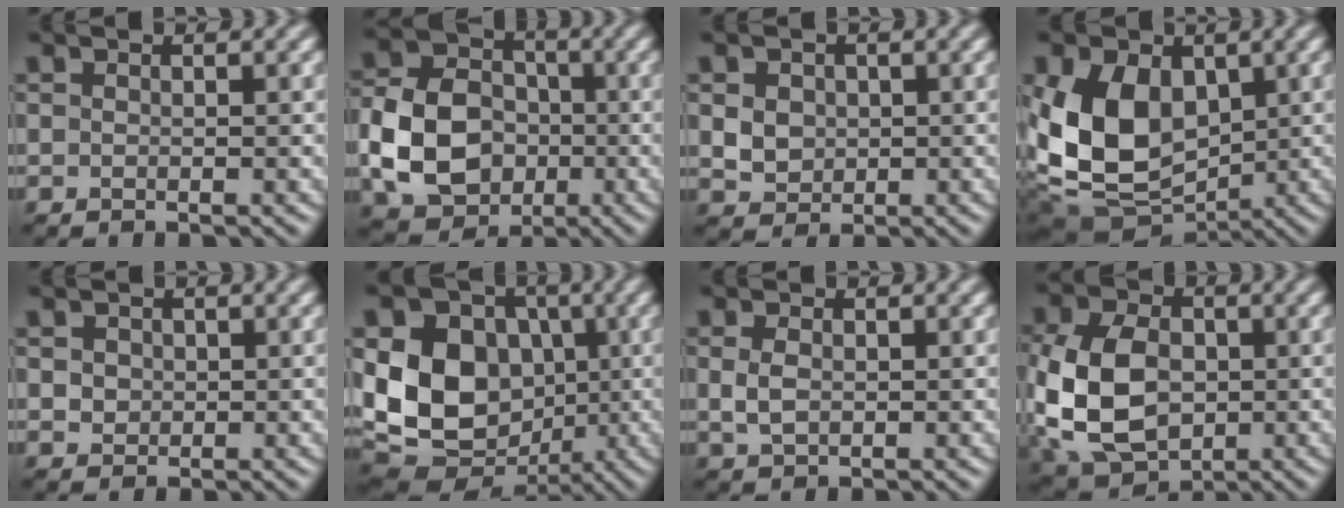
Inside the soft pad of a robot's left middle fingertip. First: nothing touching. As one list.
[{"total": 9.8, "force": [-1.9, 7.8, 5.7], "torque": [-0.124, -0.003, -0.045]}, {"total": 3.1, "force": [0.5, 2.6, 1.5], "torque": [-0.035, 0.005, 0.011]}, {"total": 10.0, "force": [0.5, 7.3, 6.9], "torque": [-0.142, -0.012, 0.004]}, {"total": 2.1, "force": [0.6, 1.8, 1.0], "torque": [-0.016, 0.009, 0.014]}, {"total": 14.5, "force": [-0.2, 11.6, 8.8], "torque": [-0.179, 0.001, -0.012]}, {"total": 1.9, "force": [0.2, 1.3, 1.4], "torque": [-0.034, 0.000, 0.004]}, {"total": 11.2, "force": [-1.3, 8.0, 7.7], "torque": [-0.185, -0.011, -0.032]}]